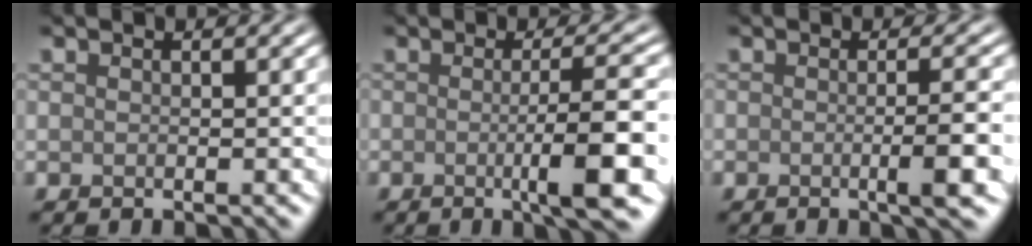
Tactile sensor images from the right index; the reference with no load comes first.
{"total": 6.0, "force": [-1.1, 0.9, 5.8], "torque": [-0.087, -0.003, -0.021]}
{"total": 3.4, "force": [-0.7, 0.6, 3.3], "torque": [-0.046, 0.000, -0.017]}